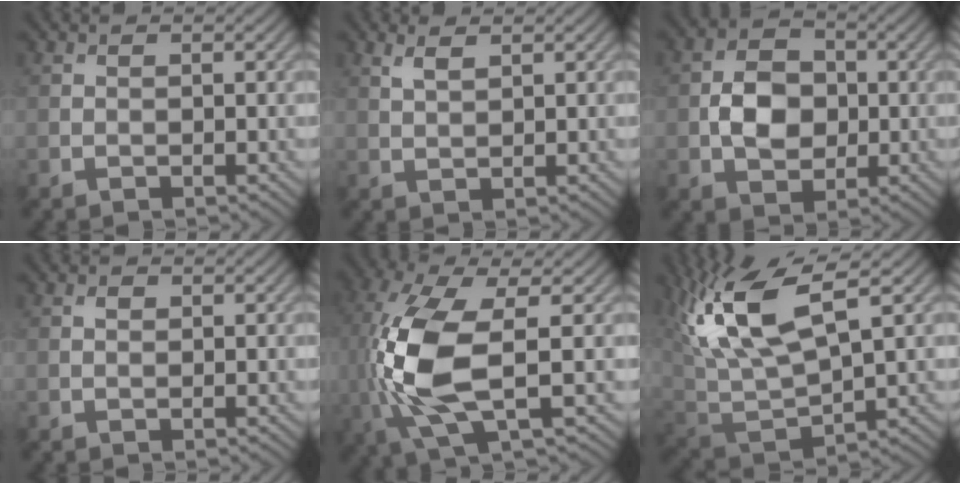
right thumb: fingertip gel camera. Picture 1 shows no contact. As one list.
[{"total": 2.0, "force": [1.3, 0.6, 1.4], "torque": [-0.036, 0.002, 0.028]}, {"total": 5.9, "force": [-0.4, 4.6, 3.8], "torque": [-0.072, 0.000, -0.009]}, {"total": 0.7, "force": [0.3, 0.5, 0.5], "torque": [-0.009, -0.001, 0.005]}, {"total": 12.0, "force": [-0.7, 4.6, 11.1], "torque": [-0.271, -0.006, -0.011]}, {"total": 14.6, "force": [6.7, 5.5, 11.7], "torque": [-0.268, 0.013, 0.133]}]